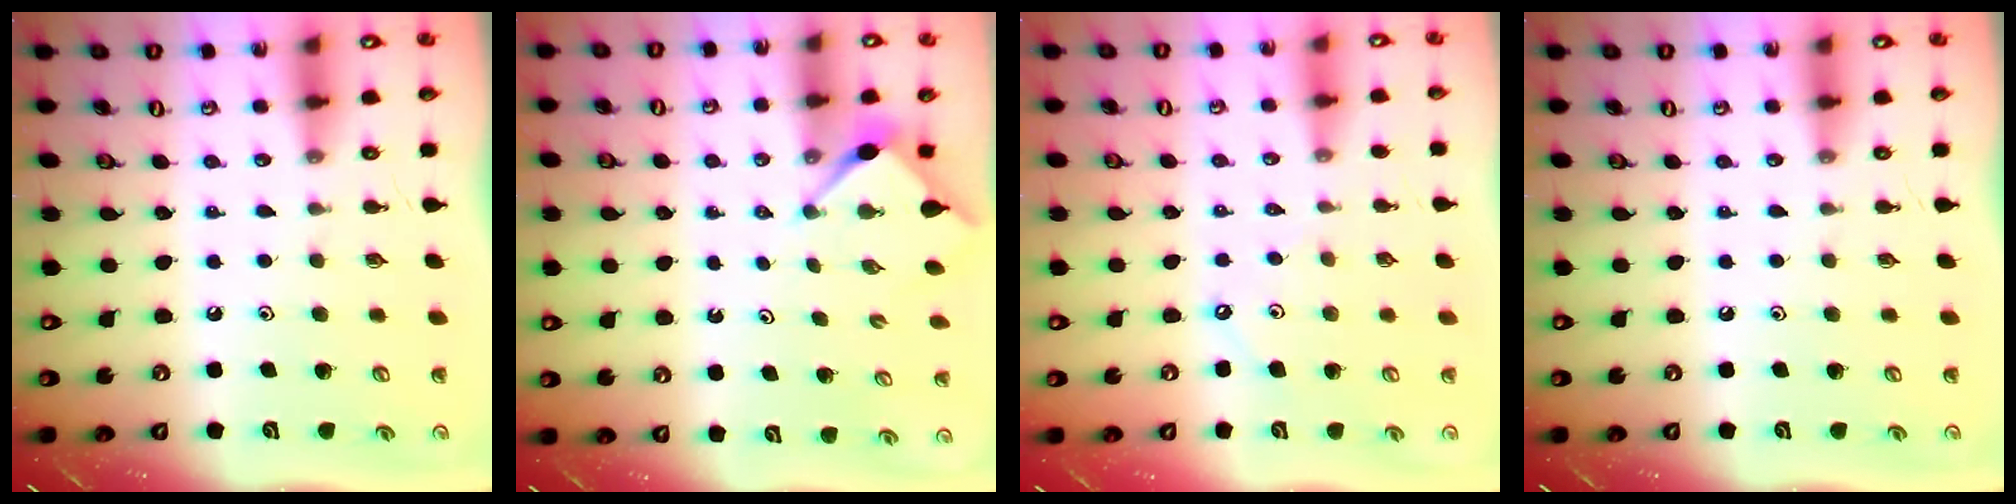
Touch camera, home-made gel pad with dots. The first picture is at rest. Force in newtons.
{"total": 2.9, "press": 2.9, "slide": 0.3}
{"total": 2.4, "press": 2.3, "slide": 0.4}
{"total": 0.0}